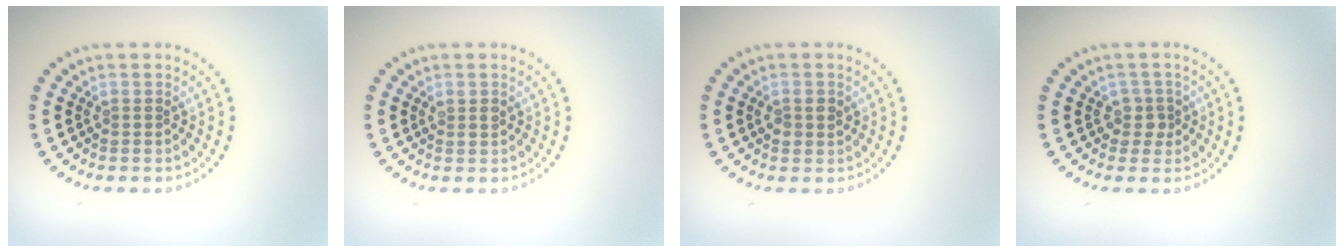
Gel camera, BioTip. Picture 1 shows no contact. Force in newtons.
{"total": 0.9, "press": 0.8, "slide": 0.5}
{"total": 1.4, "press": 1.4, "slide": 0.2}
{"total": 1.6, "press": 1.3, "slide": 1.0}